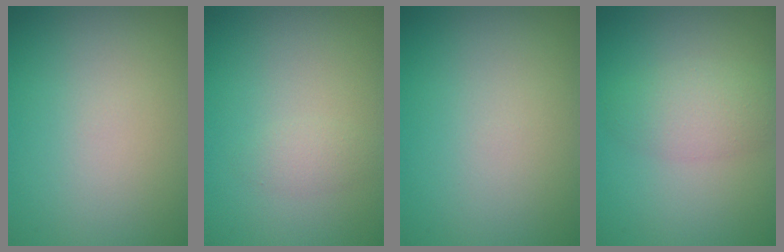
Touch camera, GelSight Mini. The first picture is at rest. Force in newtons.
{"total": 1.1, "press": 1.1, "slide": 0.1}
{"total": 0.0}
{"total": 3.2, "press": 3.2, "slide": 0.1}